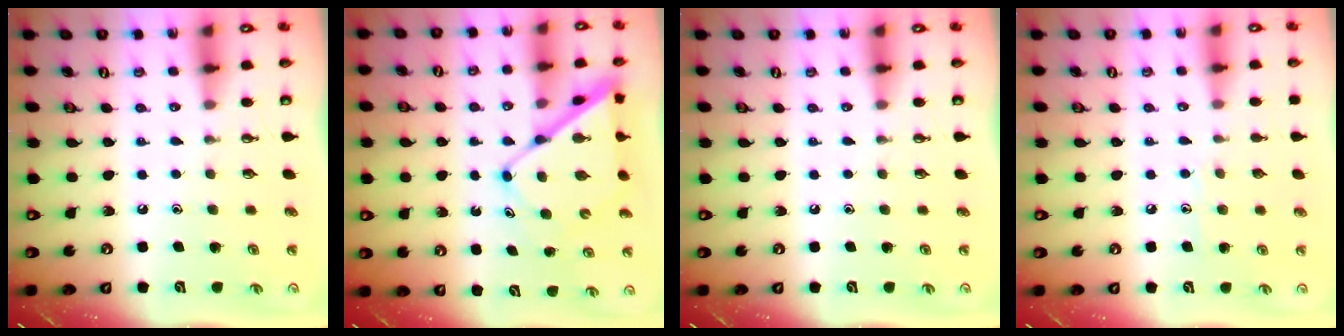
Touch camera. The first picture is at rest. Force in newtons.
{"total": 11.8, "press": 11.7, "slide": 1.1}
{"total": 0.0}
{"total": 4.3, "press": 4.3, "slide": 0.4}